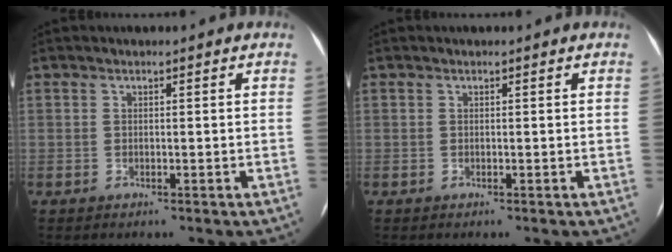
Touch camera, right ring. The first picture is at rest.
{"total": 0.0}